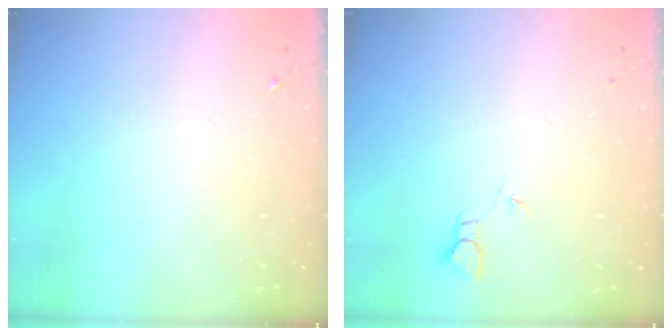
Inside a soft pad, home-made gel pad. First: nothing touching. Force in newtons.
{"total": 2.0, "press": 2.0, "slide": 0.1}